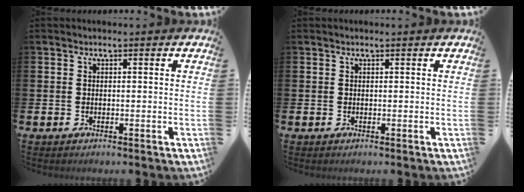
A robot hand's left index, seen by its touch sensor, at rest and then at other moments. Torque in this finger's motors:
{"motor_torque": [0.18, -0.31, 0.04, 0.01]}